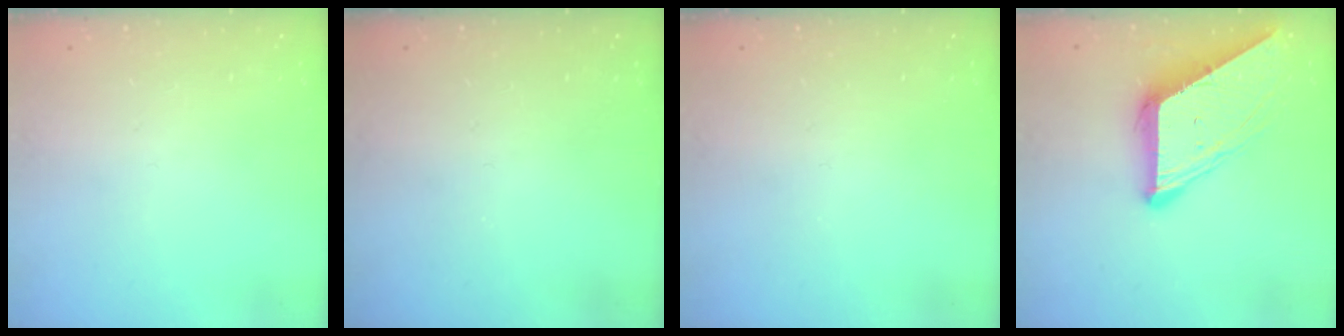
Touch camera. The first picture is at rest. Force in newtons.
{"total": 0.0}
{"total": 0.0}
{"total": 10.3, "press": 10.3, "slide": 0.9}